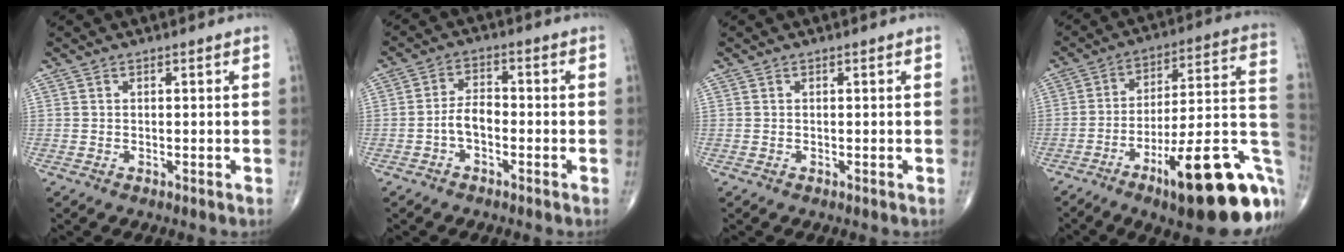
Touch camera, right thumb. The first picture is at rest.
{"total": 4.2, "force": [-1.6, 2.3, 3.2], "torque": [-0.051, 0.022, -0.034]}
{"total": 0.0}
{"total": 27.5, "force": [-11.2, 7.3, 24.0], "torque": [-0.268, 0.058, -0.155]}